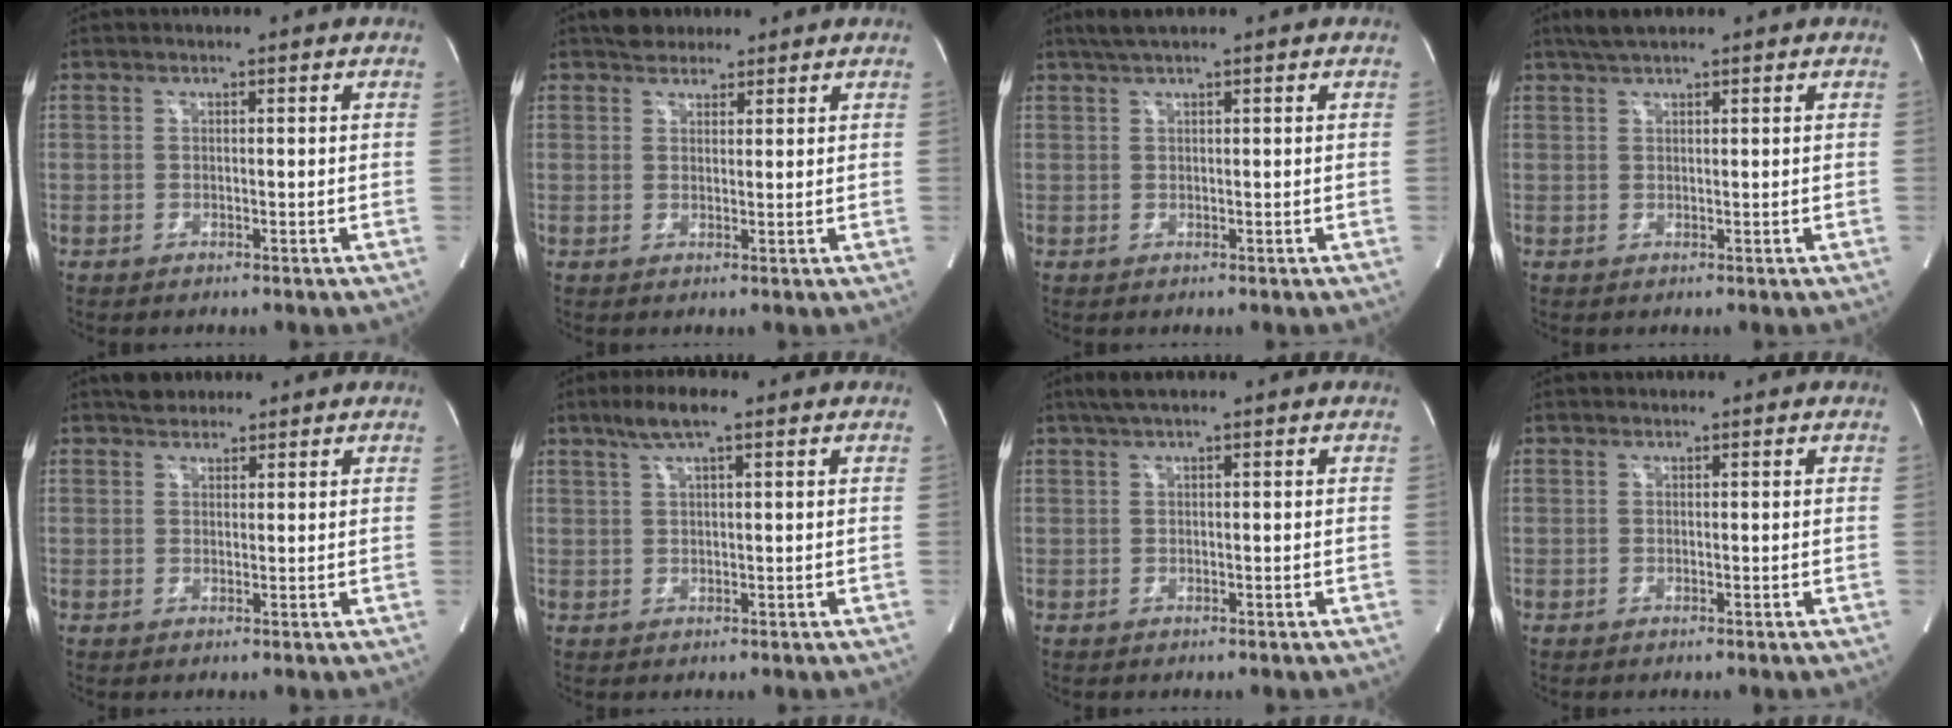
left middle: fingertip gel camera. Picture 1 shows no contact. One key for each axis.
{"total": 3.5, "fx": 2.8, "fy": 1.9, "fz": 0.9, "tx": -0.016, "ty": 0.016, "tz": 0.044}
{"total": 2.7, "fx": 2.1, "fy": -0.2, "fz": 1.7, "tx": -0.036, "ty": 0.018, "tz": 0.041}
{"total": 3.1, "fx": 2.5, "fy": 0.3, "fz": 1.7, "tx": -0.037, "ty": 0.016, "tz": 0.047}
{"total": 2.8, "fx": 2.3, "fy": 1.4, "fz": 0.6, "tx": -0.015, "ty": 0.014, "tz": 0.037}
{"total": 4.6, "fx": 2.9, "fy": 0.5, "fz": 3.6, "tx": -0.077, "ty": 0.012, "tz": 0.054}
{"total": 2.8, "fx": 2.0, "fy": 0.0, "fz": 2.0, "tx": -0.041, "ty": 0.024, "tz": 0.038}
{"total": 0.0}